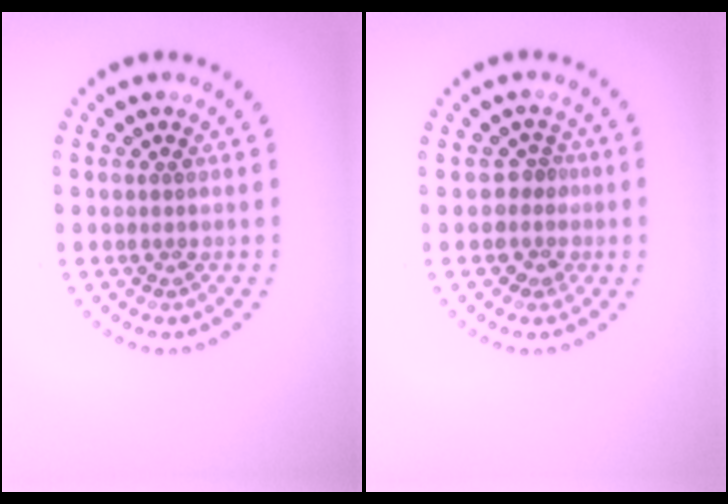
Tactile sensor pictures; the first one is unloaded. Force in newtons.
{"total": 2.0, "press": 1.6, "slide": 1.2}